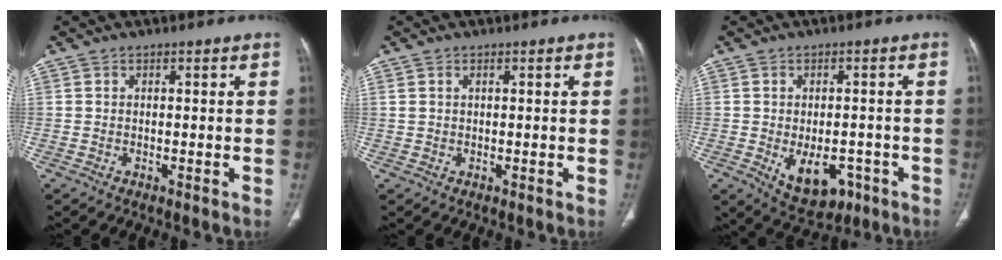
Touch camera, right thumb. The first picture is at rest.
{"total": 1.0, "force": [0.4, 0.5, 0.7], "torque": [-0.018, 0.008, 0.013]}
{"total": 9.2, "force": [-3.3, 5.6, 6.5], "torque": [-0.078, 0.008, -0.032]}